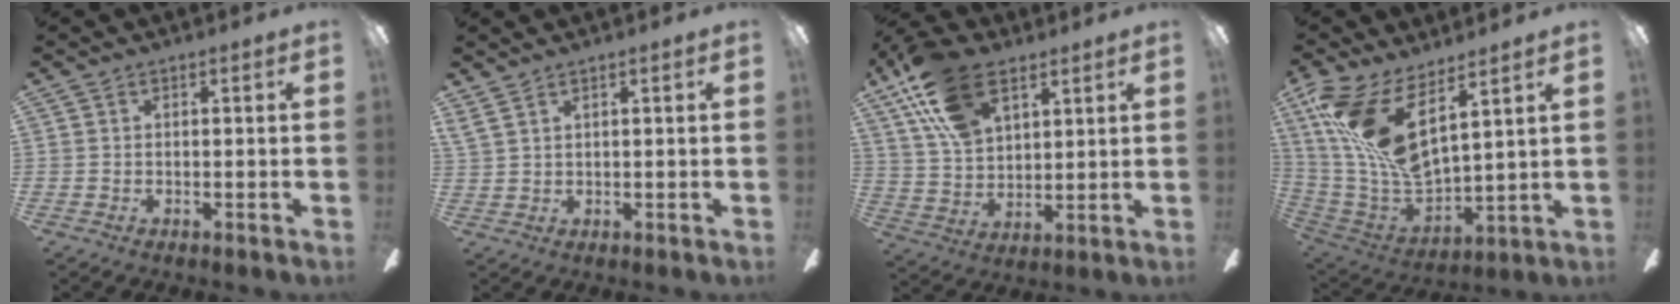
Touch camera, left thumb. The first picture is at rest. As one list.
[{"total": 2.1, "force": [1.7, 0.8, 1.0], "torque": [-0.022, -0.001, 0.032]}, {"total": 17.8, "force": [10.3, 10.1, 10.5], "torque": [-0.219, -0.026, 0.191]}, {"total": 17.0, "force": [8.6, 5.7, 13.5], "torque": [-0.302, -0.045, 0.150]}]